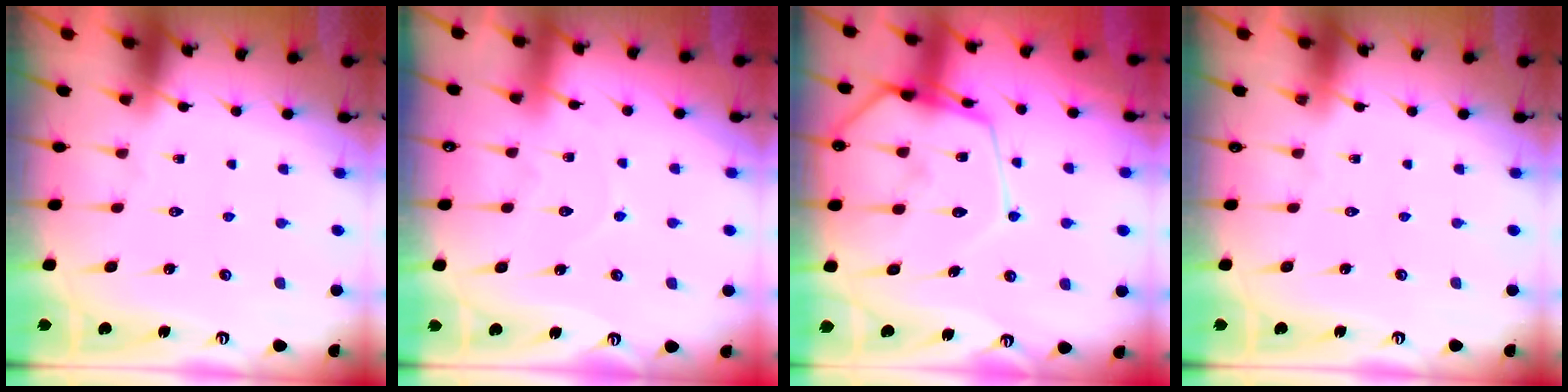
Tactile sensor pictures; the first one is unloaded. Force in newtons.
{"total": 5.5, "press": 5.5, "slide": 0.5}
{"total": 16.3, "press": 16.3, "slide": 1.6}
{"total": 0.0}